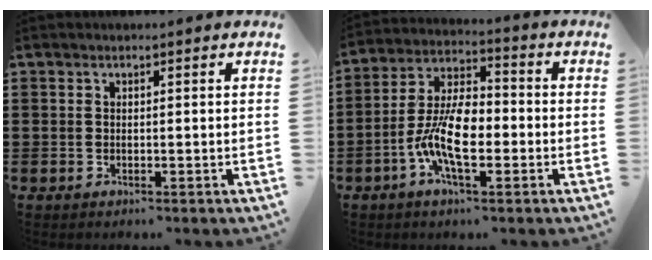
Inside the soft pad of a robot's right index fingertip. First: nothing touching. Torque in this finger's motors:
{"motor_torque": [2.14, 0.00, 0.38, 0.21]}